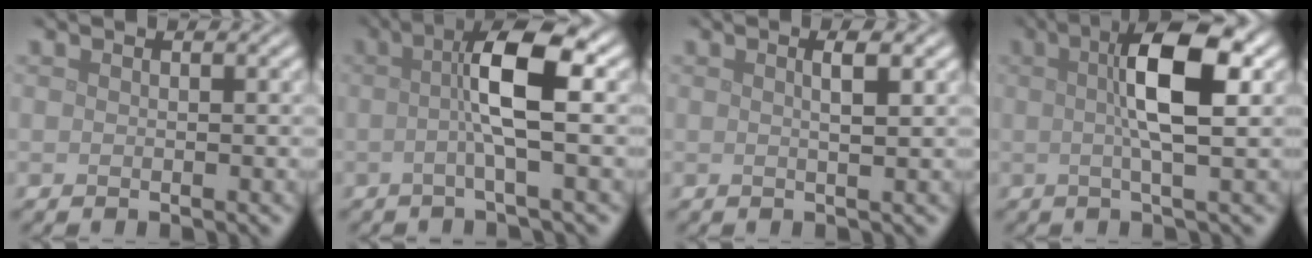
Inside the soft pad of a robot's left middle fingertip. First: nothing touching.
{"total": 5.5, "force": [0.3, 0.9, 5.4], "torque": [-0.093, 0.013, -0.004]}
{"total": 2.0, "force": [0.6, 0.5, 1.8], "torque": [-0.023, 0.007, 0.005]}
{"total": 6.7, "force": [1.3, 1.5, 6.4], "torque": [-0.100, 0.013, 0.015]}